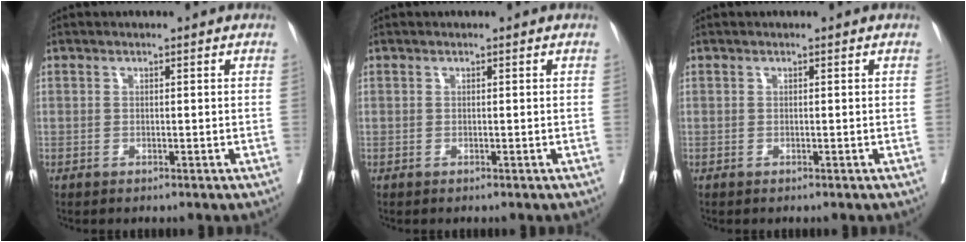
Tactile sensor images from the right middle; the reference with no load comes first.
{"total": 0.0}
{"total": 0.0}